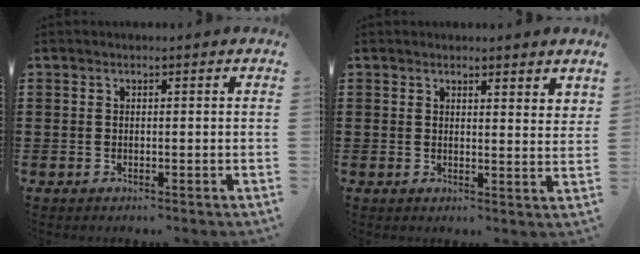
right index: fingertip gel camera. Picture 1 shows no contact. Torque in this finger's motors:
{"motor_torque": [-0.20, 0.31, 0.15, 0.00]}